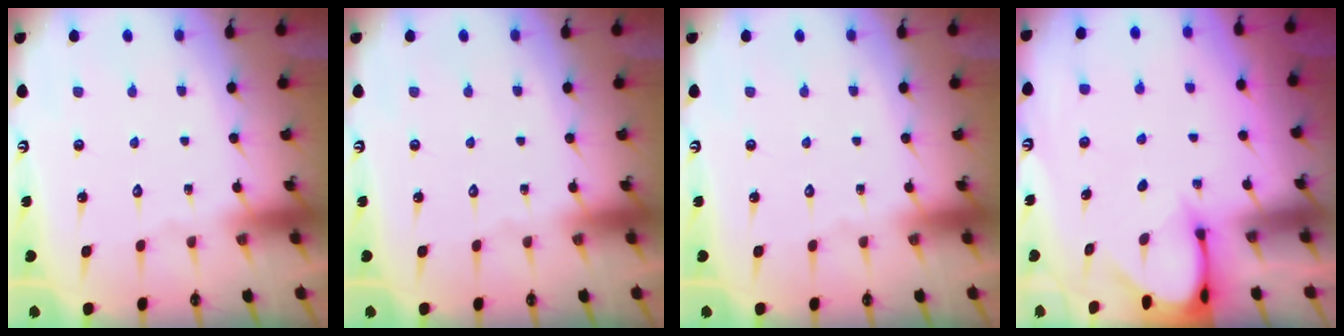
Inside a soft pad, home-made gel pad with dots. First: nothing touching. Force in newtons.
{"total": 0.0}
{"total": 0.0}
{"total": 3.3, "press": 3.3, "slide": 0.2}